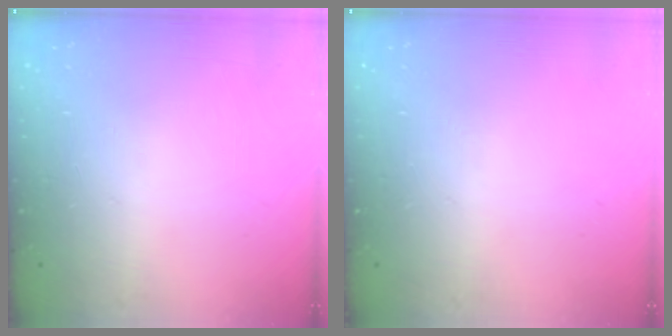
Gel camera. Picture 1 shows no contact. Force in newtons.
{"total": 0.0}